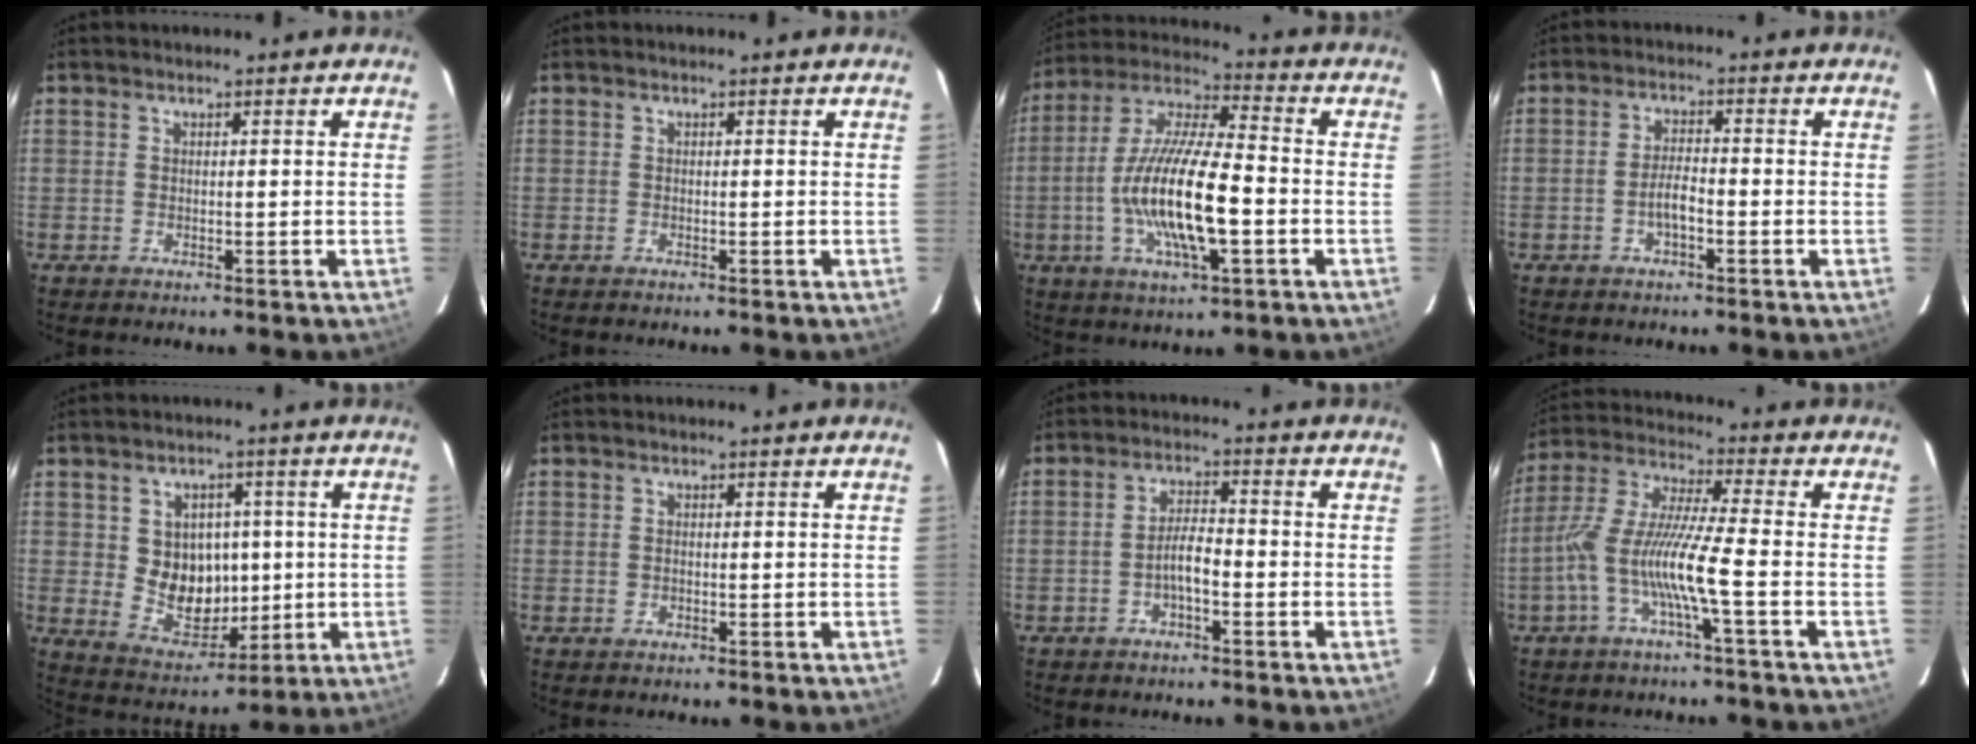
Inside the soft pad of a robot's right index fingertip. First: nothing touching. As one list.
[{"total": 0.0}, {"total": 16.8, "force": [-3.6, 4.0, 15.9], "torque": [-0.313, -0.007, -0.070]}, {"total": 3.3, "force": [-1.5, 0.9, 2.8], "torque": [-0.056, 0.003, -0.027]}, {"total": 10.0, "force": [0.5, 8.5, 5.1], "torque": [-0.099, 0.000, 0.032]}, {"total": 0.6, "force": [-0.1, 0.5, 0.2], "torque": [-0.004, 0.000, -0.002]}, {"total": 3.8, "force": [-1.8, 1.0, 3.3], "torque": [-0.065, 0.007, -0.032]}, {"total": 11.3, "force": [-4.1, -0.3, 10.6], "torque": [-0.217, 0.002, -0.081]}]